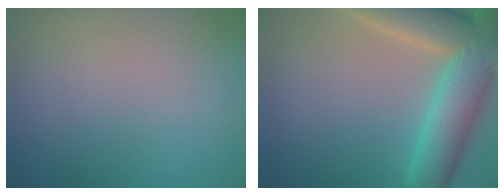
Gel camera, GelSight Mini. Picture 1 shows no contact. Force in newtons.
{"total": 10.5, "press": 10.4, "slide": 1.0}